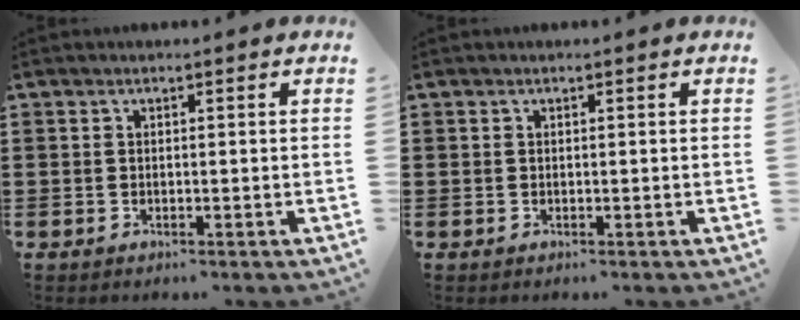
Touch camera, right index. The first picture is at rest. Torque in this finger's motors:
{"motor_torque": [-0.74, 0.69, -0.32, -0.10]}